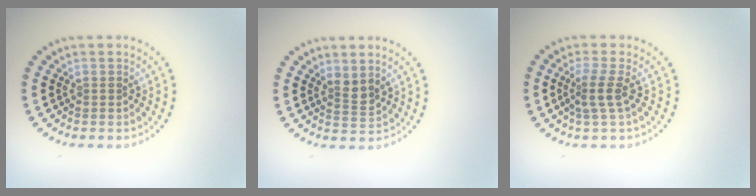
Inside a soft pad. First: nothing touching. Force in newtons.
{"total": 1.7, "press": 1.3, "slide": 1.1}
{"total": 2.0, "press": 1.5, "slide": 1.3}